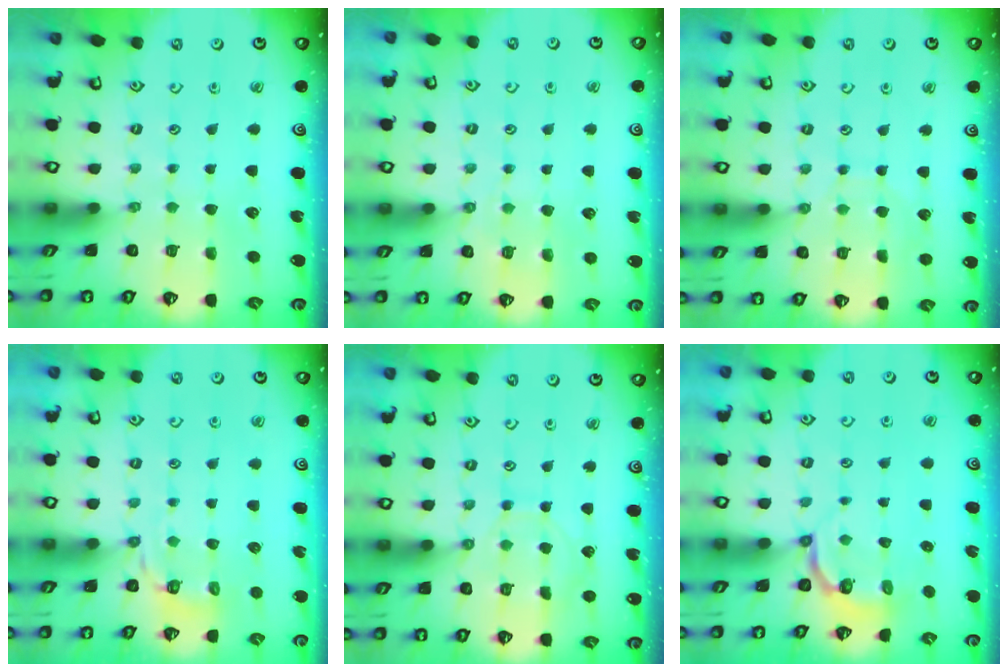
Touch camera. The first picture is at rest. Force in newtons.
{"total": 2.5, "press": 2.5, "slide": 0.4}
{"total": 5.9, "press": 5.9, "slide": 0.7}
{"total": 4.0, "press": 3.6, "slide": 1.7}
{"total": 8.4, "press": 8.3, "slide": 1.0}
{"total": 3.4, "press": 2.3, "slide": 2.5}